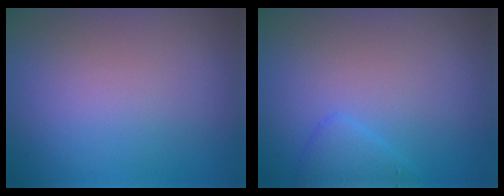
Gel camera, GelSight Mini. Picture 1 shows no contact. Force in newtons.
{"total": 1.5, "press": 1.5, "slide": 0.2}